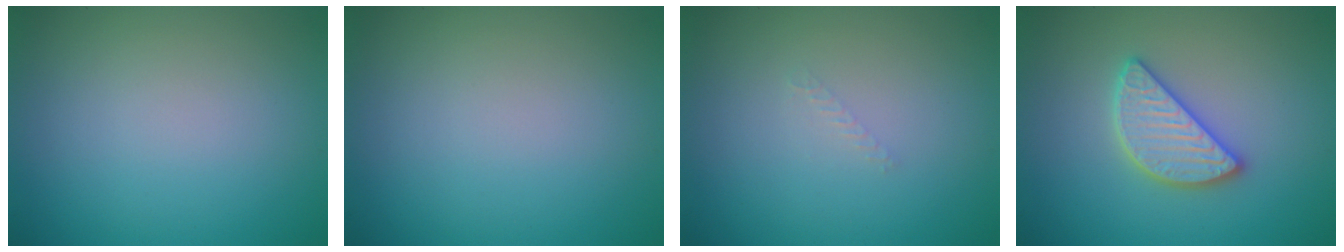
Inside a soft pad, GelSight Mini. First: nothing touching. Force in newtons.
{"total": 0.0}
{"total": 0.6, "press": 0.6, "slide": 0.1}
{"total": 4.2, "press": 4.2, "slide": 0.3}